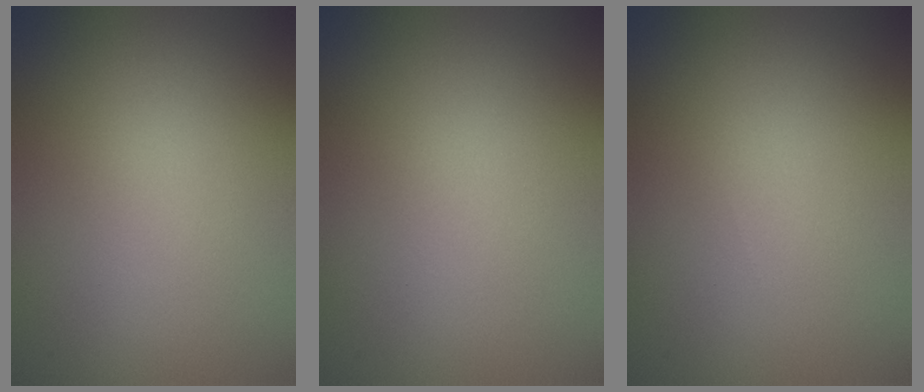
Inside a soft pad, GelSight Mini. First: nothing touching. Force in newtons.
{"total": 0.0}
{"total": 0.0}